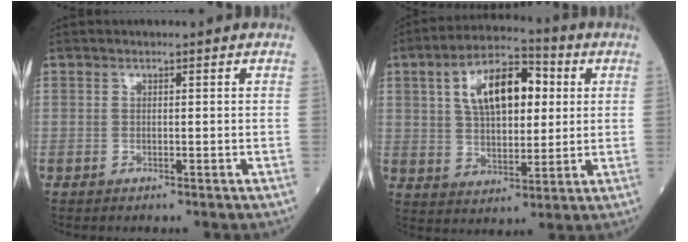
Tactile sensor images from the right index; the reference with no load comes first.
{"total": 13.0, "force": [3.7, 6.2, 10.8], "torque": [-0.192, 0.028, 0.061]}